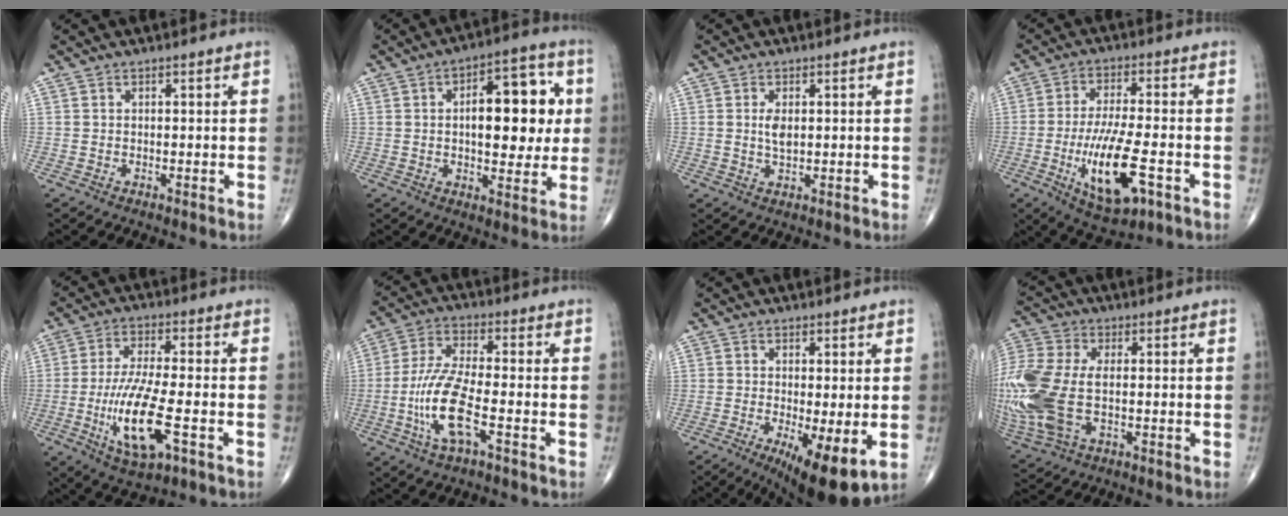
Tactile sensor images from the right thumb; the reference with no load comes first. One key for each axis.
{"total": 15.7, "fx": 2.0, "fy": 7.6, "fz": 13.6, "tx": -0.153, "ty": 0.012, "tz": 0.026}
{"total": 3.0, "fx": 0.5, "fy": 1.4, "fz": 2.6, "tx": -0.047, "ty": -0.006, "tz": 0.011}
{"total": 14.1, "fx": -4.6, "fy": 4.6, "fz": 12.5, "tx": -0.232, "ty": 0.003, "tz": -0.071}
{"total": 13.1, "fx": -3.9, "fy": 3.5, "fz": 12.1, "tx": -0.249, "ty": 0.001, "tz": -0.066}
{"total": 11.4, "fx": -3.6, "fy": 2.9, "fz": 10.4, "tx": -0.233, "ty": 0.017, "tz": -0.070}
{"total": 11.1, "fx": -3.1, "fy": 3.2, "fz": 10.1, "tx": -0.160, "ty": -0.025, "tz": -0.043}
{"total": 20.9, "fx": -2.1, "fy": 11.9, "fz": 17.1, "tx": -0.466, "ty": -0.007, "tz": -0.028}